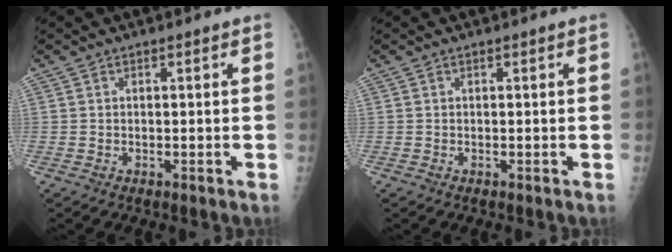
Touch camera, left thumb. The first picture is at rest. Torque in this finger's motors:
{"motor_torque": [0.00, 0.00, 0.00, -0.03, 0.00]}